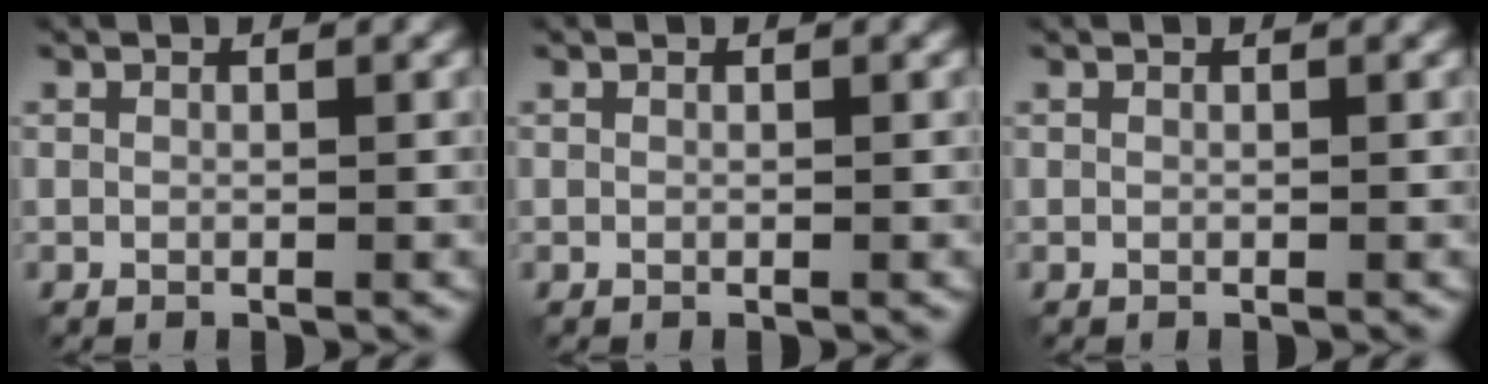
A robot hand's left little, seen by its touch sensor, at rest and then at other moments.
{"total": 0.0}
{"total": 0.0}